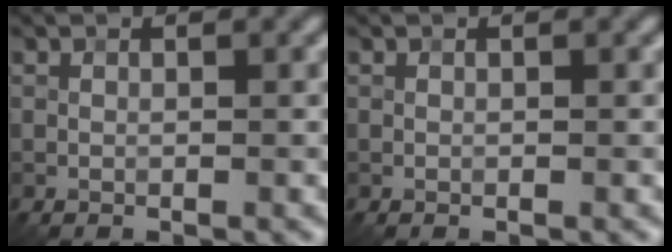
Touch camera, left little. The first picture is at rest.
{"total": 0.0}